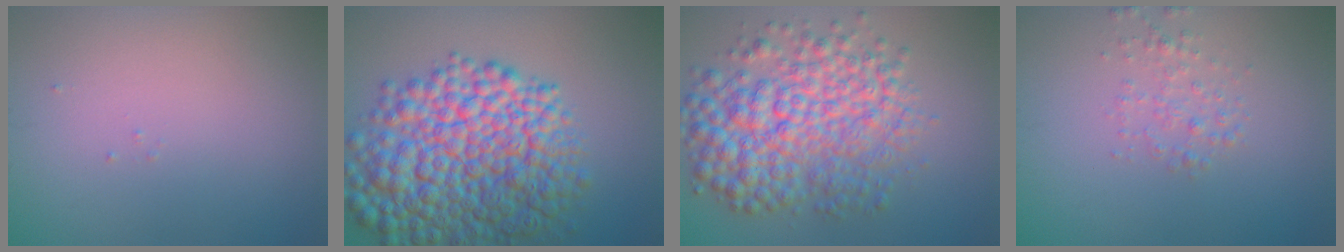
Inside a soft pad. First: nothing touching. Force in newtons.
{"total": 12.0, "press": 12.0, "slide": 0.2}
{"total": 8.4, "press": 8.4, "slide": 0.1}
{"total": 1.7, "press": 1.7, "slide": 0.1}